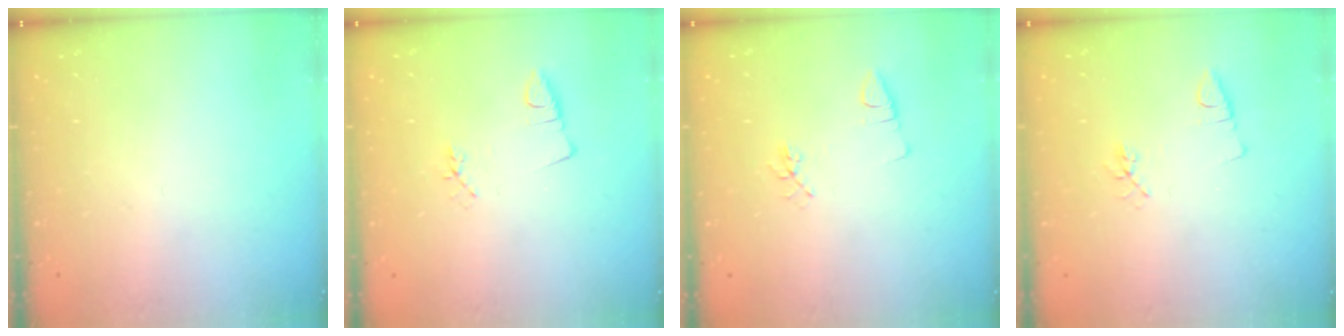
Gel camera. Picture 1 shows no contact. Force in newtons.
{"total": 2.2, "press": 1.7, "slide": 1.4}
{"total": 3.8, "press": 3.5, "slide": 1.5}
{"total": 3.7, "press": 3.4, "slide": 1.6}